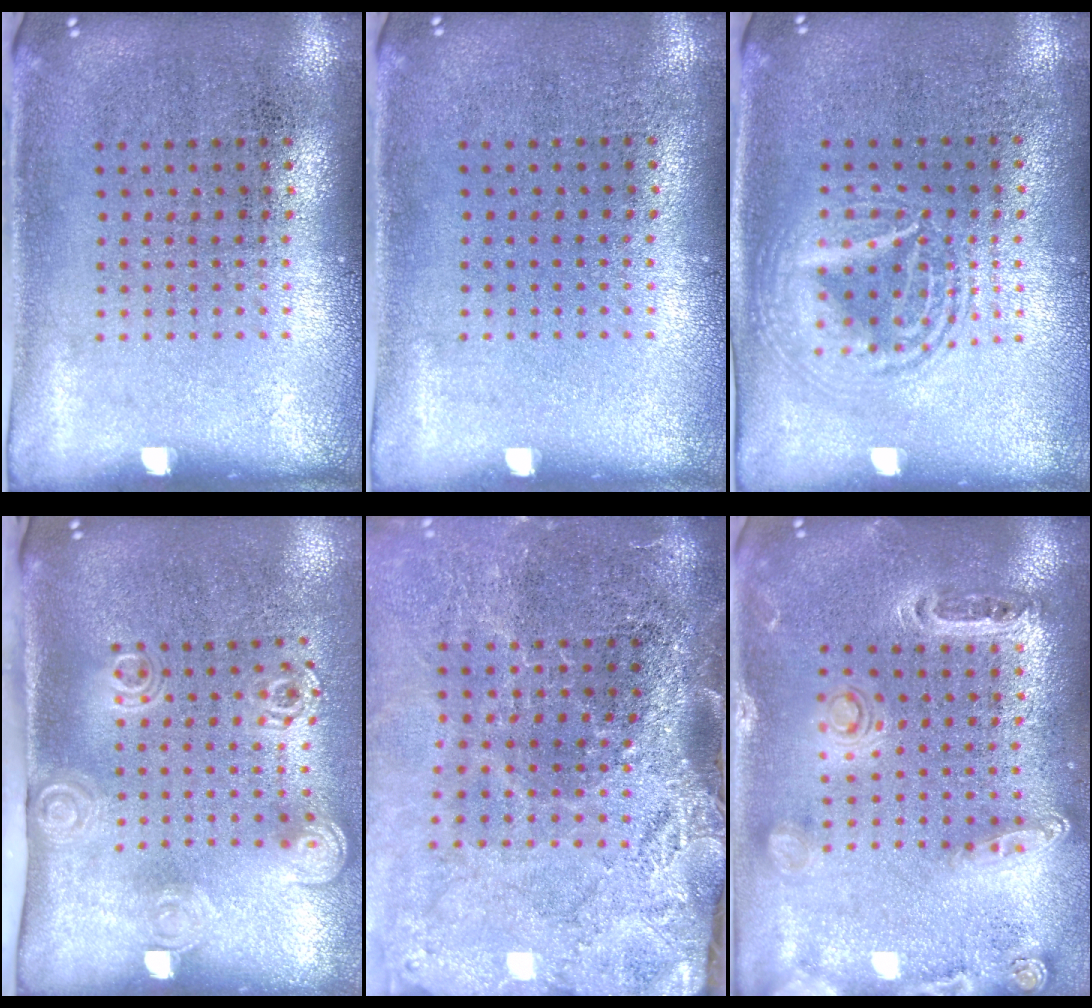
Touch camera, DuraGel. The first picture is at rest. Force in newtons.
{"total": 0.0}
{"total": 1.8, "press": 1.8, "slide": 0.2}
{"total": 2.0, "press": 1.4, "slide": 1.5}
{"total": 4.2, "press": 3.4, "slide": 2.4}
{"total": 1.4, "press": 1.3, "slide": 0.3}